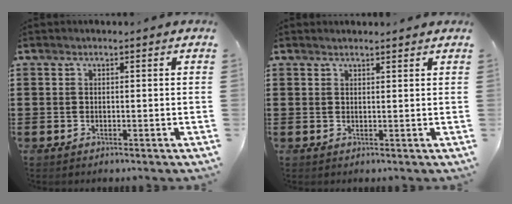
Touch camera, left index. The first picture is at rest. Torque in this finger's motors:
{"motor_torque": [0.90, 0.81, 0.01, 0.01]}